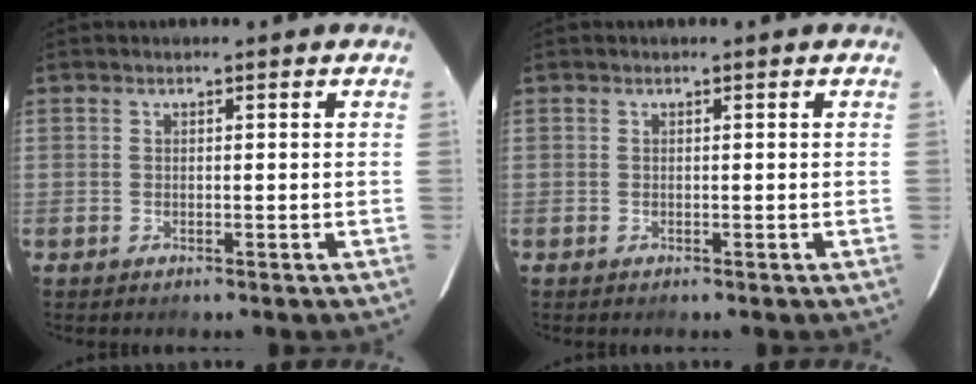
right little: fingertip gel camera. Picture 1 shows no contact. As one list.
[{"total": 0.0}]